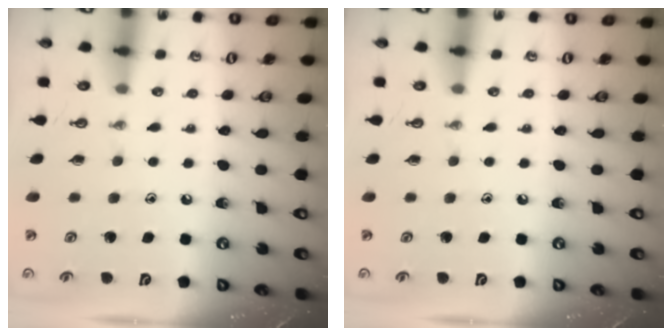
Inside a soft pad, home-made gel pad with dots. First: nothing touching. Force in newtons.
{"total": 0.0}